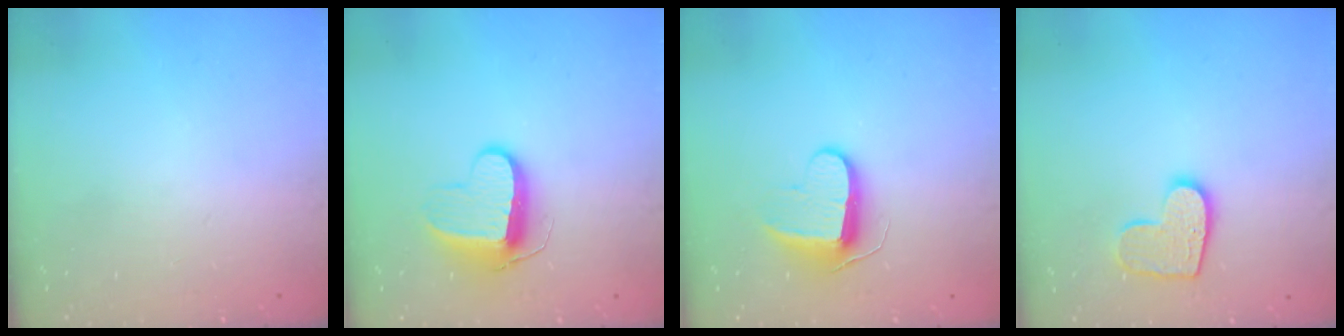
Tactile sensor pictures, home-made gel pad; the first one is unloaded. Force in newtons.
{"total": 10.3, "press": 10.3, "slide": 0.4}
{"total": 9.3, "press": 9.3, "slide": 0.0}
{"total": 10.8, "press": 10.8, "slide": 0.7}